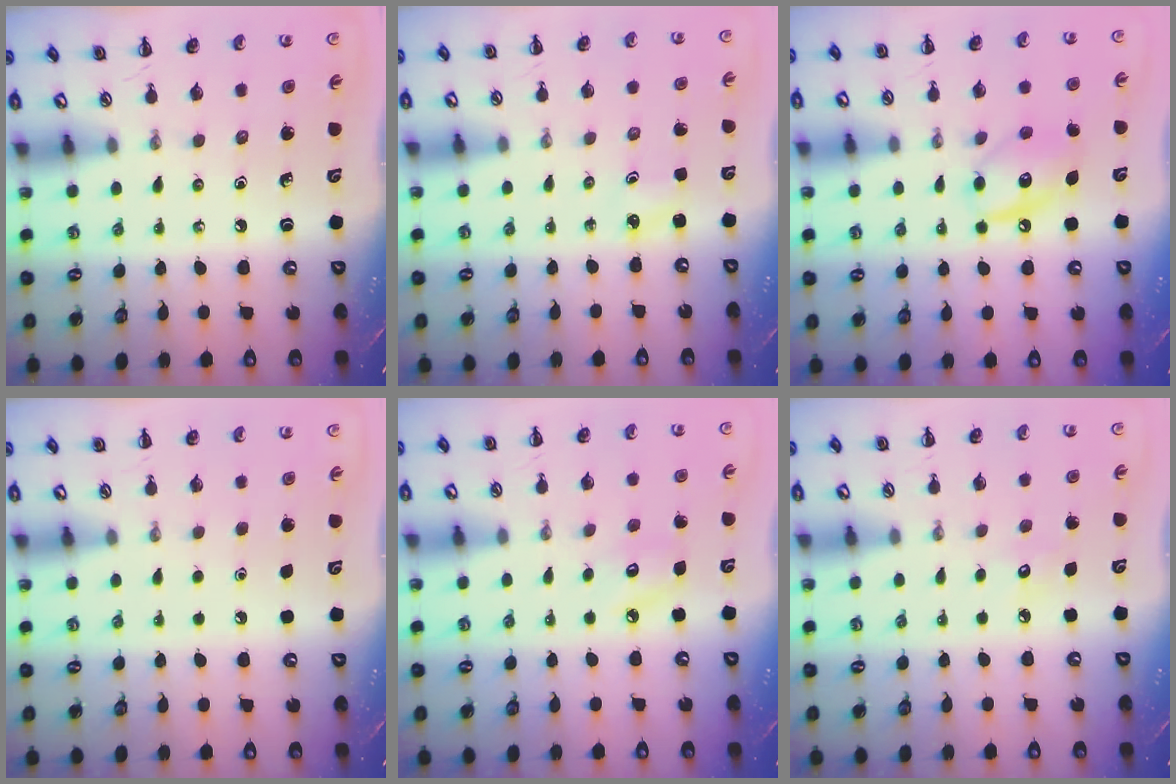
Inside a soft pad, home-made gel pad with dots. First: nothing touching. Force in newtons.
{"total": 1.4, "press": 1.4, "slide": 0.4}
{"total": 11.2, "press": 11.1, "slide": 1.4}
{"total": 1.8, "press": 1.7, "slide": 0.1}
{"total": 4.5, "press": 4.4, "slide": 1.0}
{"total": 3.8, "press": 3.7, "slide": 0.9}